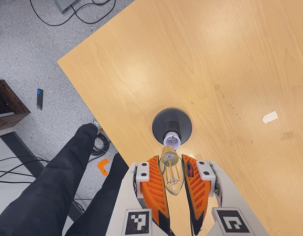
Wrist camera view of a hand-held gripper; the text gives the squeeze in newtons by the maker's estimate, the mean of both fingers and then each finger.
{"total": 21.1, "left": 25.1, "right": 17.1}